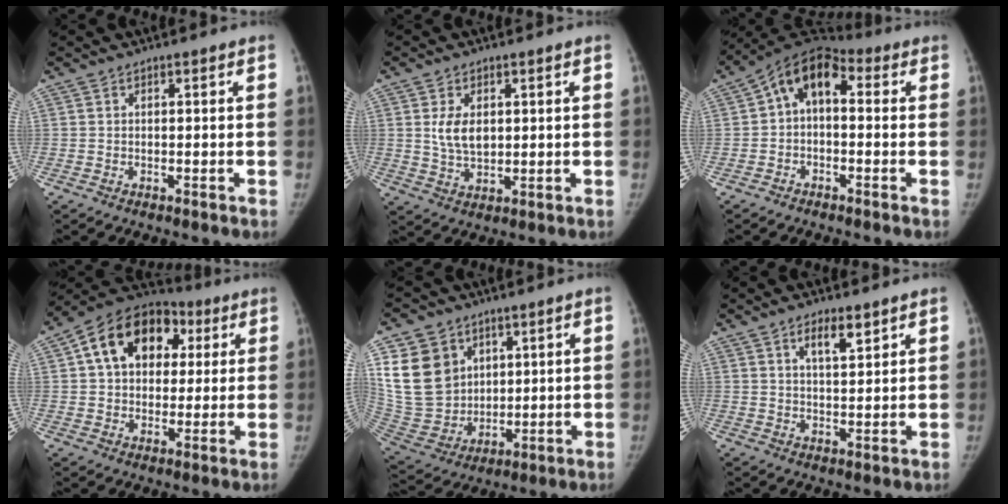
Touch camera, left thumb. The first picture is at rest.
{"total": 5.9, "force": [1.3, 3.7, 4.4], "torque": [-0.065, -0.015, 0.029]}
{"total": 9.2, "force": [0.9, 5.8, 7.1], "torque": [-0.101, 0.037, -0.002]}
{"total": 17.6, "force": [5.0, 12.9, 10.9], "torque": [-0.146, 0.020, 0.071]}
{"total": 17.4, "force": [6.9, 13.7, 8.1], "torque": [-0.136, -0.019, 0.154]}
{"total": 5.2, "force": [3.2, 1.8, 3.7], "torque": [-0.051, -0.022, 0.055]}